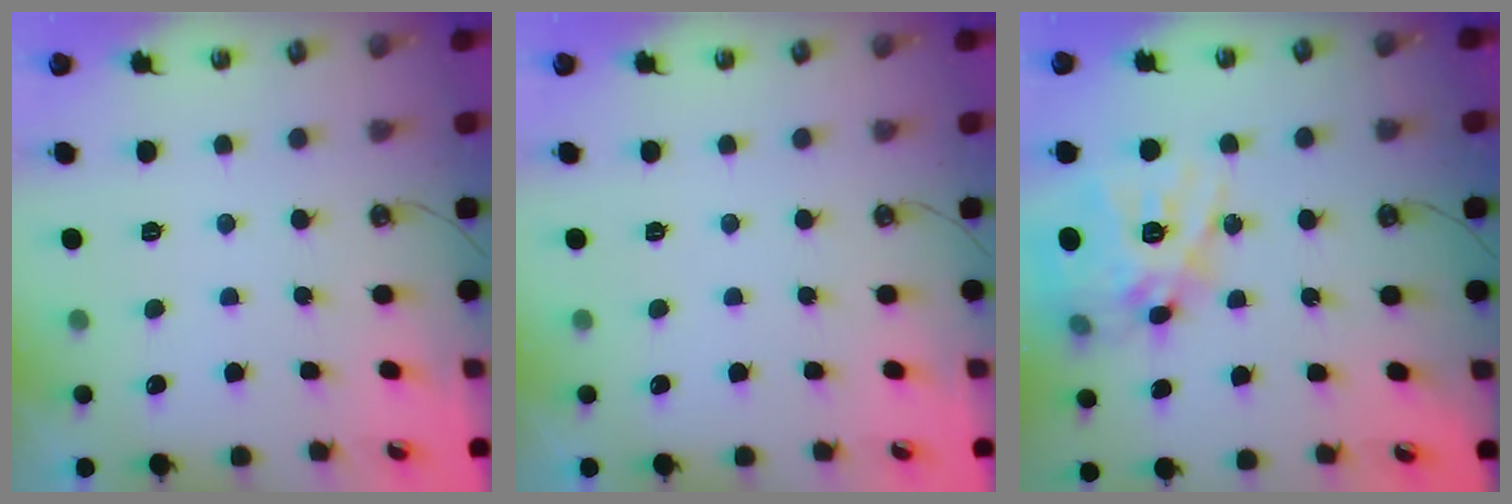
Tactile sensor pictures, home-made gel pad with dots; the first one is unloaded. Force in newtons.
{"total": 0.0}
{"total": 21.8, "press": 21.5, "slide": 3.3}